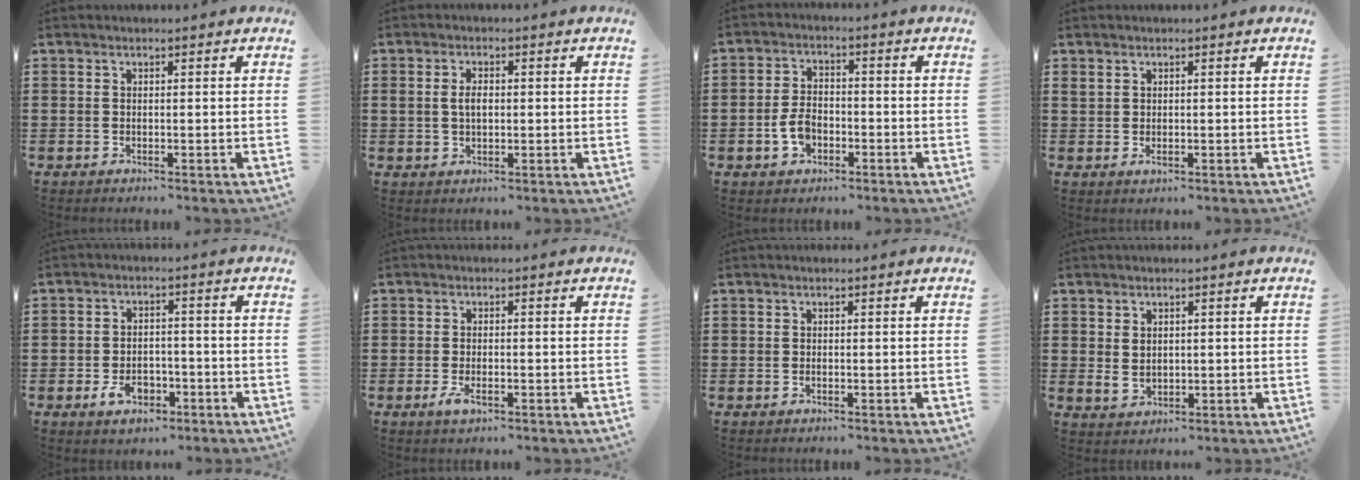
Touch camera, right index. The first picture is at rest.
{"total": 2.8, "force": [0.2, 1.5, 2.3], "torque": [-0.048, 0.006, 0.003]}
{"total": 4.4, "force": [-1.4, 2.8, 3.1], "torque": [-0.079, 0.000, -0.032]}
{"total": 1.2, "force": [0.6, 0.7, 0.7], "torque": [-0.016, 0.003, 0.012]}
{"total": 4.4, "force": [-2.2, 2.8, 2.6], "torque": [-0.041, 0.001, -0.041]}
{"total": 2.2, "force": [-0.8, 0.9, 1.8], "torque": [-0.047, -0.007, -0.019]}
{"total": 0.0}
{"total": 2.0, "force": [1.1, 1.5, 0.9], "torque": [-0.021, 0.007, 0.020]}